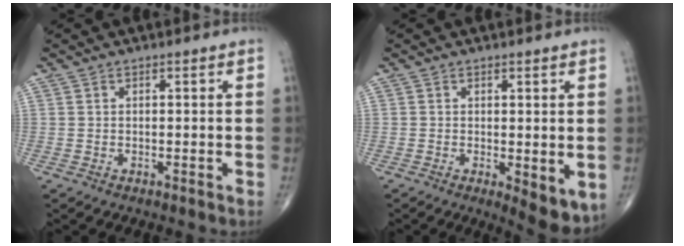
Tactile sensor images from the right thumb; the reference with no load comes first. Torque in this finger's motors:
{"motor_torque": [-0.13, 0.49, 0.05, -0.15, 0.03]}